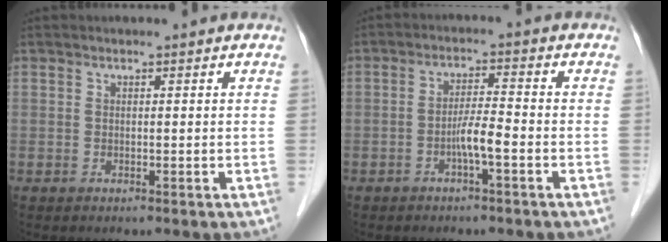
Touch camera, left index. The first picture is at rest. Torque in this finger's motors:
{"motor_torque": [0.74, 0.66, 0.12, 0.04]}